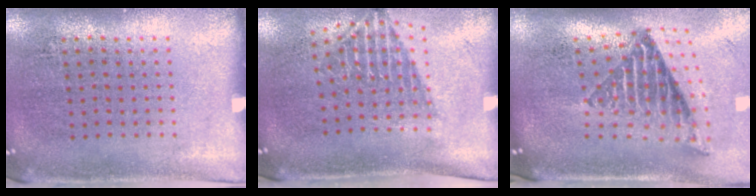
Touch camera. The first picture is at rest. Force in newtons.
{"total": 1.5, "press": 1.1, "slide": 1.0}
{"total": 2.1, "press": 1.4, "slide": 1.5}